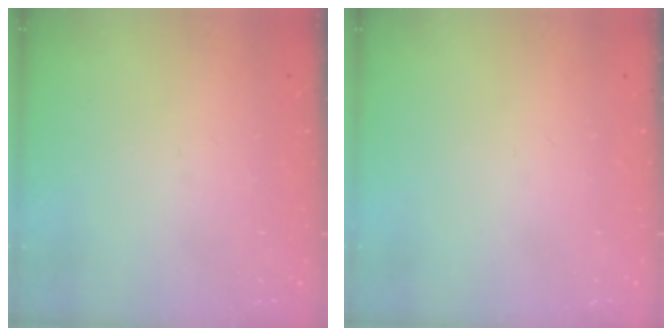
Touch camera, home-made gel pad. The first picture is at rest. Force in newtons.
{"total": 0.0}